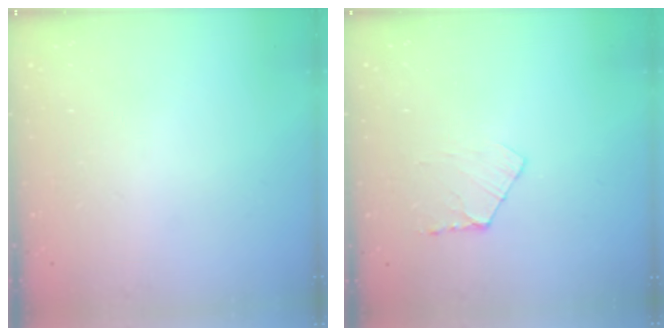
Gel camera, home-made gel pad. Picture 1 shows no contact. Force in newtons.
{"total": 4.6, "press": 4.6, "slide": 0.5}